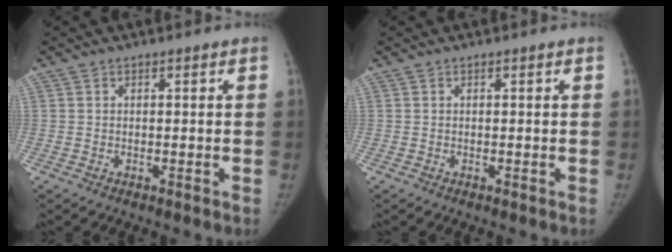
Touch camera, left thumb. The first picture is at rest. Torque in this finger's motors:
{"motor_torque": [0.02, 0.00, 0.26, -0.20, 0.00]}